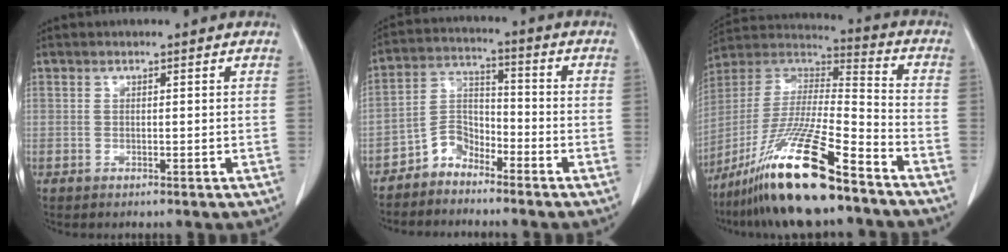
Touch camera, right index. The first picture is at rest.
{"total": 5.2, "force": [-4.2, 2.7, 1.5], "torque": [-0.027, 0.013, -0.087]}
{"total": 19.9, "force": [-13.8, 1.5, 14.2], "torque": [-0.304, -0.031, -0.258]}